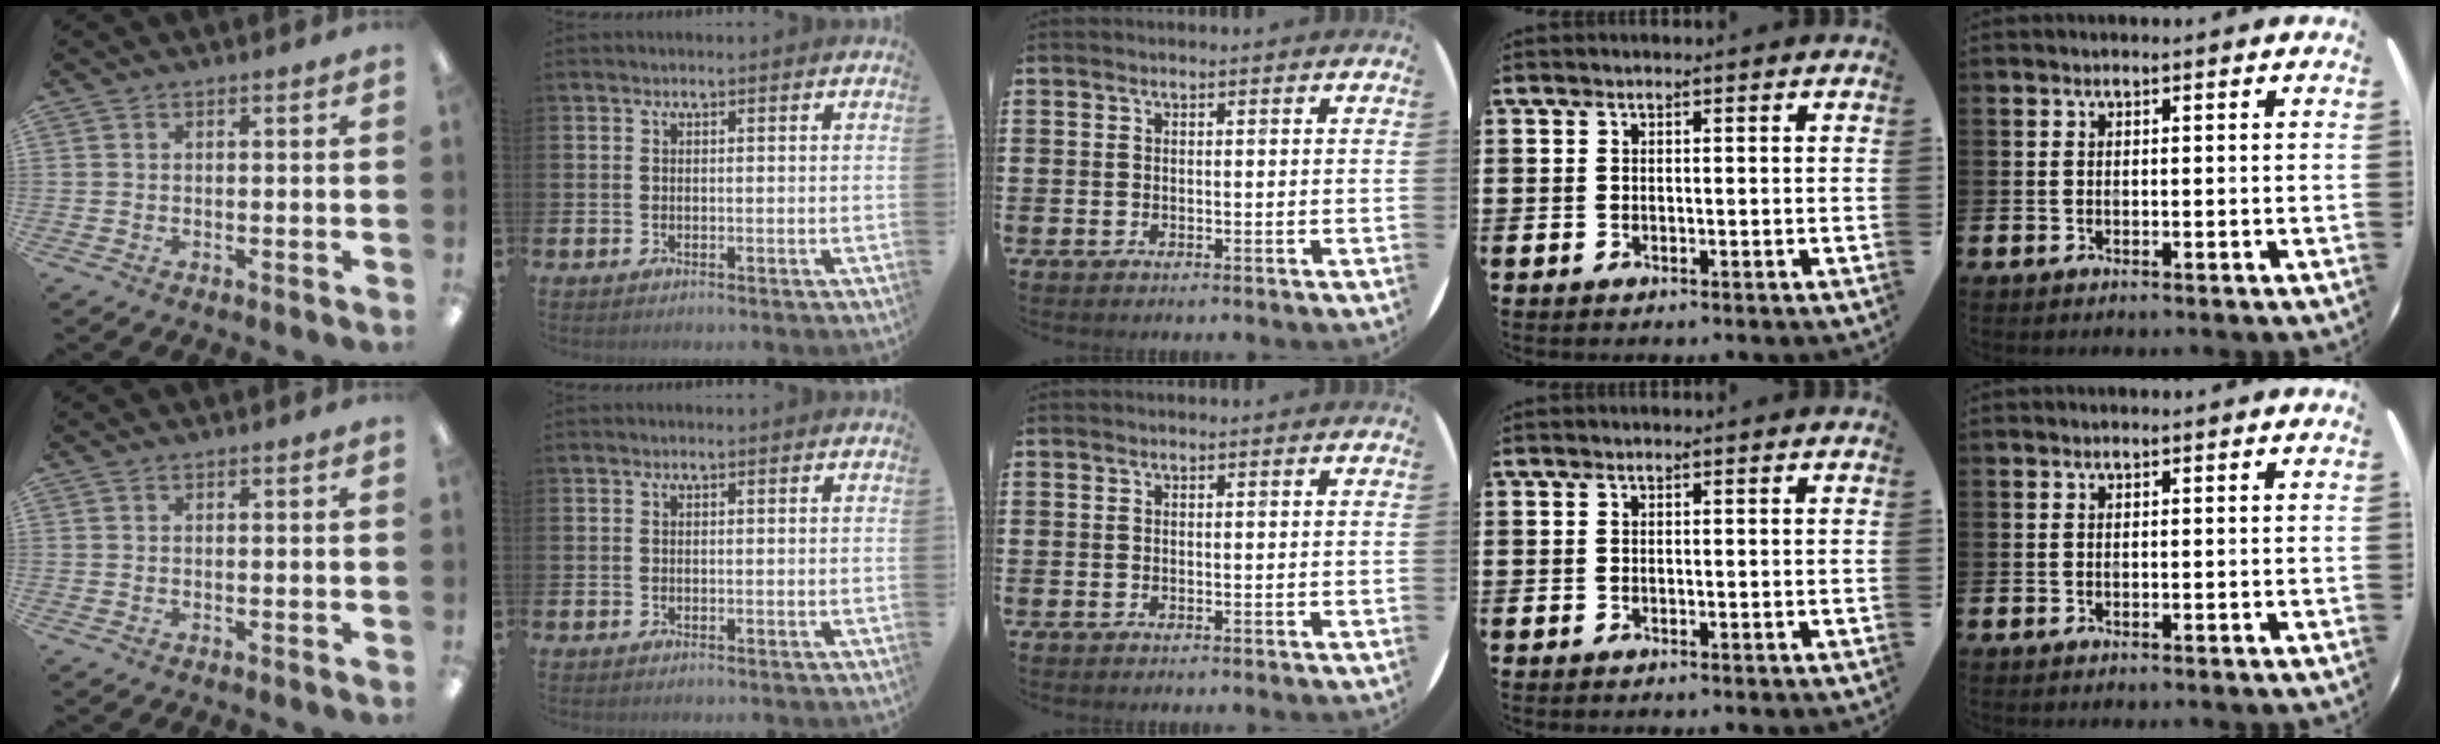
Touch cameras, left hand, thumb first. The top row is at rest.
{}